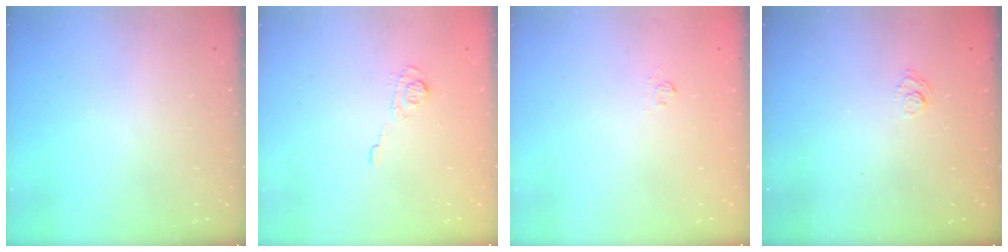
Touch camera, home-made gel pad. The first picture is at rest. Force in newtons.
{"total": 5.5, "press": 5.3, "slide": 1.5}
{"total": 2.4, "press": 2.1, "slide": 1.3}
{"total": 3.2, "press": 3.0, "slide": 1.1}